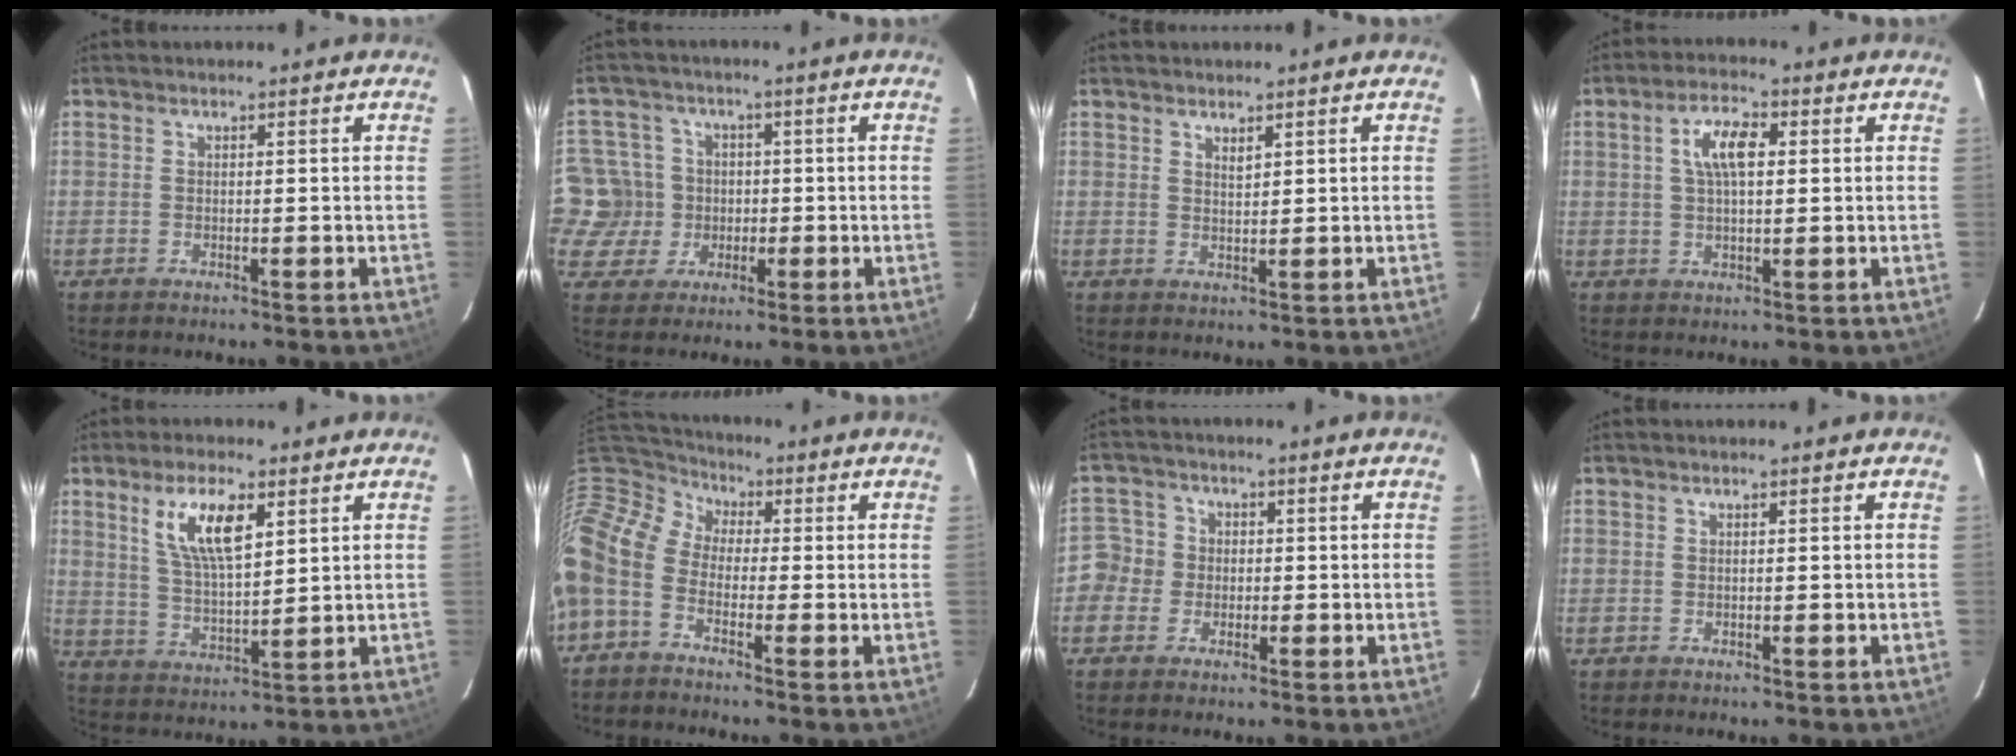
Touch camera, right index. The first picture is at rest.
{"total": 8.0, "force": [-0.9, 7.9, 0.7], "torque": [-0.038, 0.017, -0.023]}
{"total": 1.5, "force": [1.2, 0.4, 0.8], "torque": [-0.012, 0.000, 0.022]}
{"total": 6.4, "force": [1.6, 2.8, 5.6], "torque": [-0.106, 0.015, 0.030]}
{"total": 9.8, "force": [4.6, 3.4, 8.0], "torque": [-0.149, 0.004, 0.093]}
{"total": 13.7, "force": [-0.2, 9.1, 10.3], "torque": [-0.217, 0.014, -0.024]}
{"total": 4.9, "force": [-1.3, 4.7, 0.7], "torque": [-0.003, 0.014, -0.035]}
{"total": 0.0}